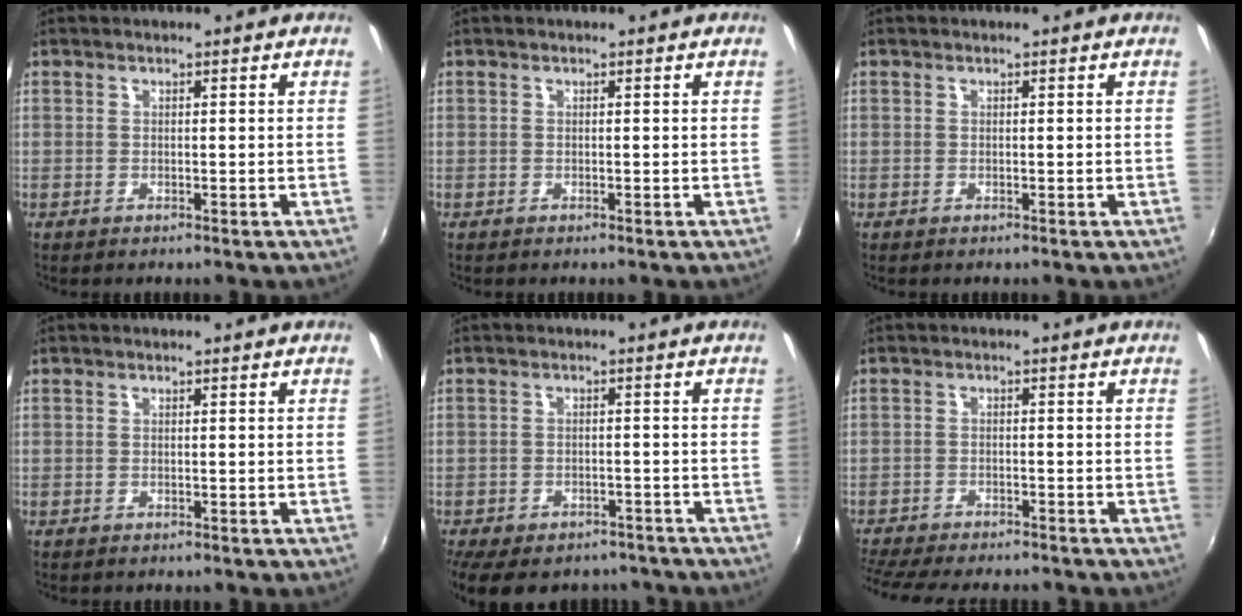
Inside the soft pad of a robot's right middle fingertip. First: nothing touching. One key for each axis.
{"total": 0.0}
{"total": 0.0}
{"total": 0.0}
{"total": 15.4, "fx": -12.1, "fy": 6.9, "fz": 6.6, "tx": -0.151, "ty": -0.017, "tz": -0.161}
{"total": 12.1, "fx": -10.7, "fy": 2.4, "fz": 5.1, "tx": -0.123, "ty": -0.024, "tz": -0.168}